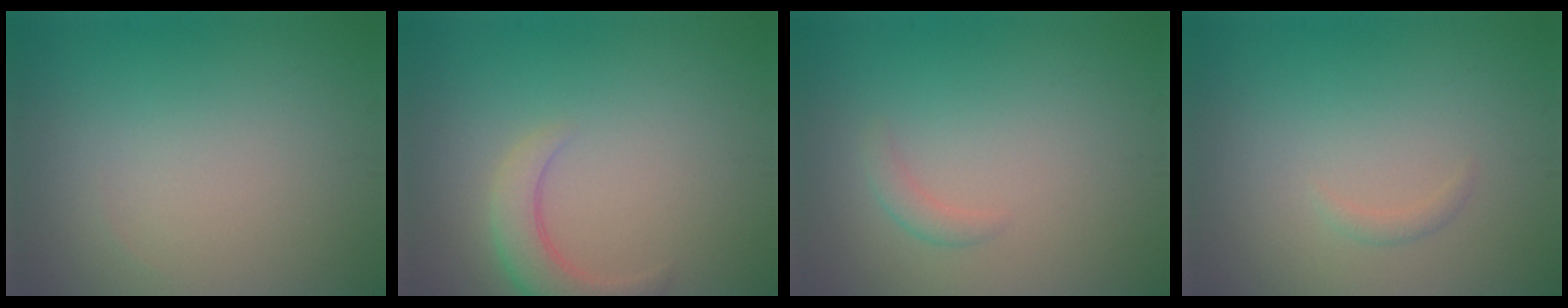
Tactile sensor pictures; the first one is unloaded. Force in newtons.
{"total": 3.4, "press": 3.4, "slide": 0.4}
{"total": 1.1, "press": 1.1, "slide": 0.0}
{"total": 0.7, "press": 0.7, "slide": 0.0}